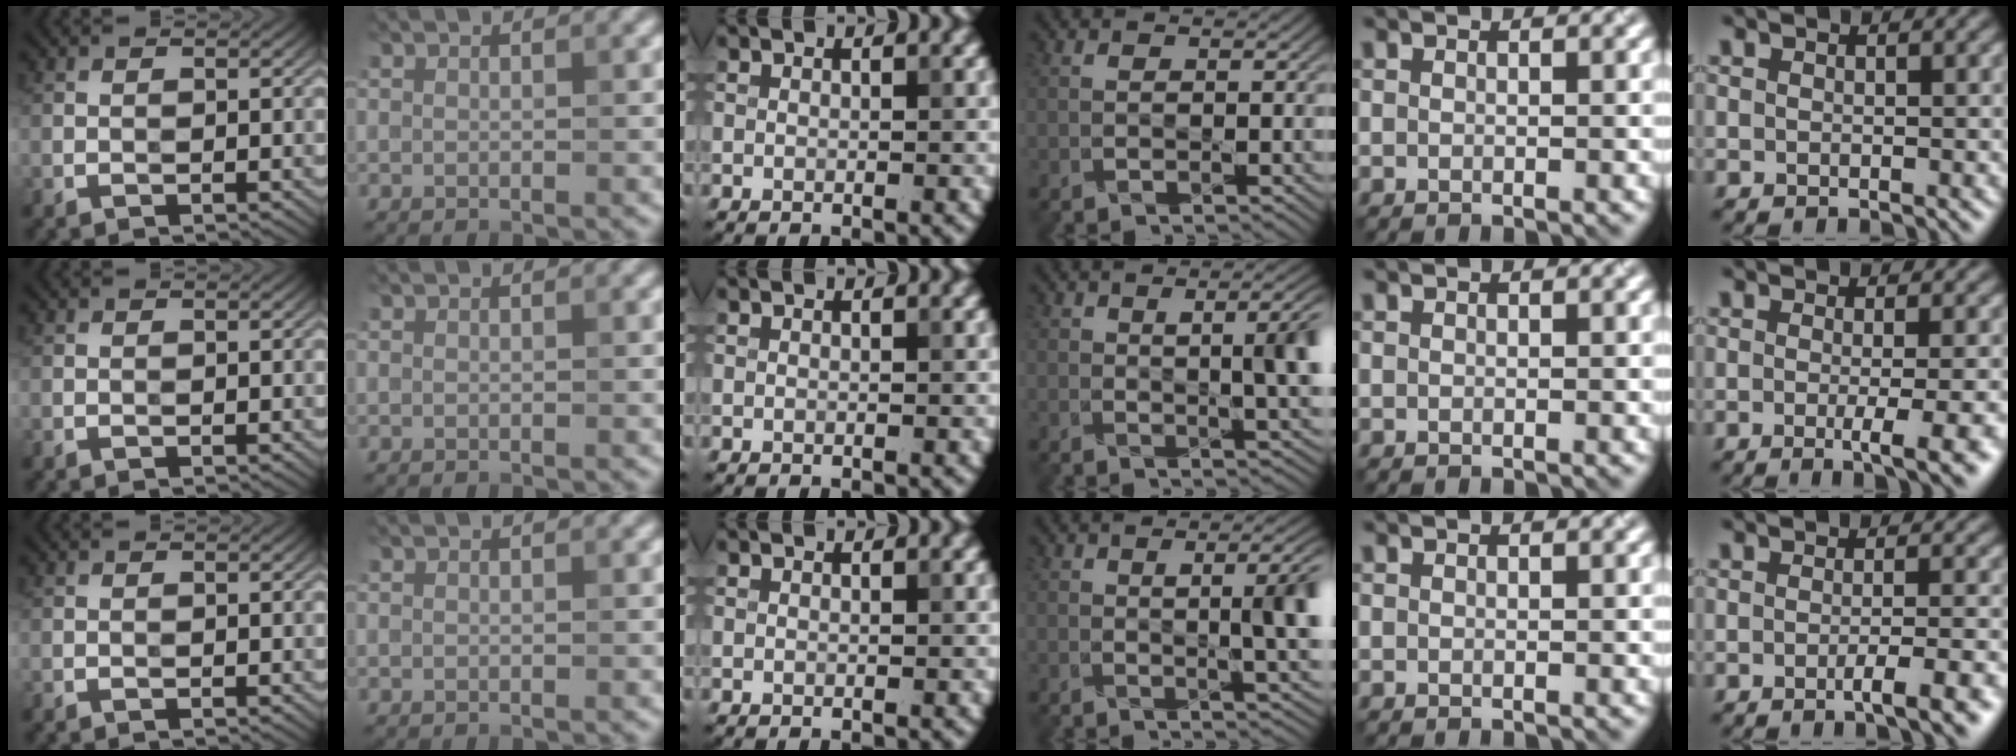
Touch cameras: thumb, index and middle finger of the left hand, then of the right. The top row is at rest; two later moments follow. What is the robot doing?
{"motion": "shake", "object": "plastic piggy bank"}